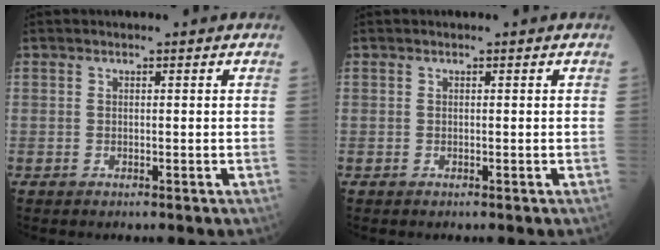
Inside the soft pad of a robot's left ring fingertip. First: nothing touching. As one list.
[{"total": 0.0}]